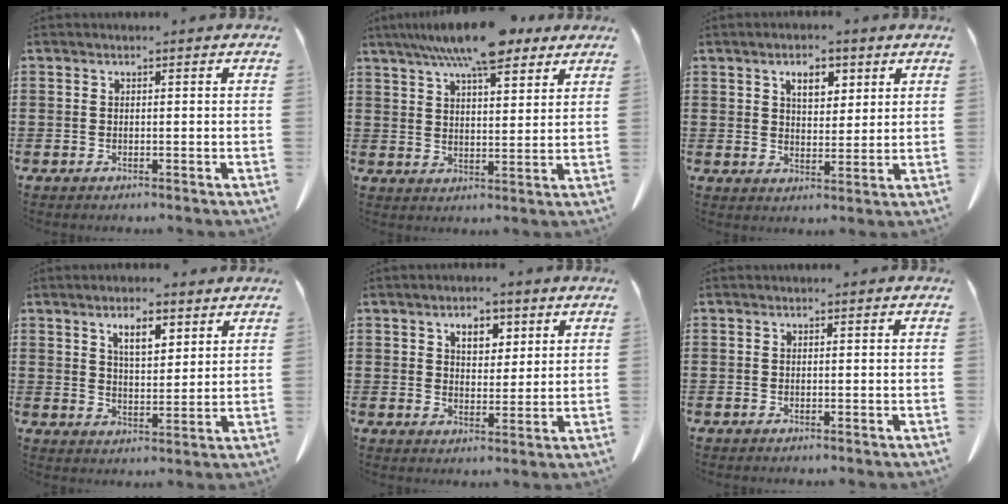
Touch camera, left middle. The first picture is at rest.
{"total": 10.3, "force": [8.1, 2.4, 6.0], "torque": [-0.119, -0.014, 0.145]}
{"total": 4.9, "force": [3.0, 2.4, 3.1], "torque": [-0.046, 0.001, 0.048]}
{"total": 5.9, "force": [4.2, 2.1, 3.5], "torque": [-0.064, -0.007, 0.072]}
{"total": 4.7, "force": [2.9, 2.6, 2.6], "torque": [-0.036, 0.003, 0.046]}
{"total": 0.0}